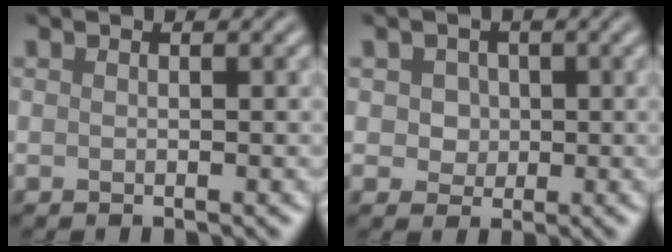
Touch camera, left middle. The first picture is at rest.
{"total": 2.9, "force": [1.0, 2.4, 1.3], "torque": [-0.020, 0.012, 0.013]}